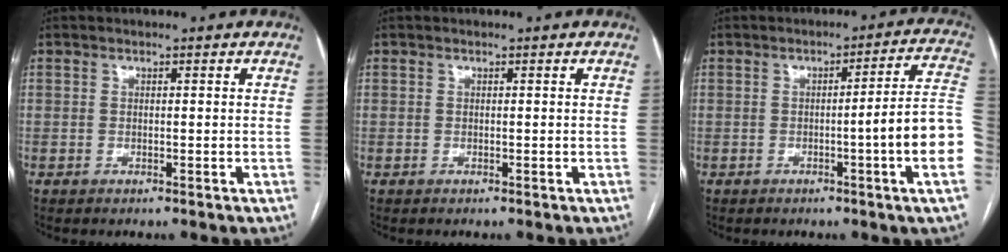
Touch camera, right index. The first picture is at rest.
{"total": 0.0}
{"total": 10.8, "force": [-2.6, -1.6, 10.4], "torque": [-0.122, 0.005, -0.041]}